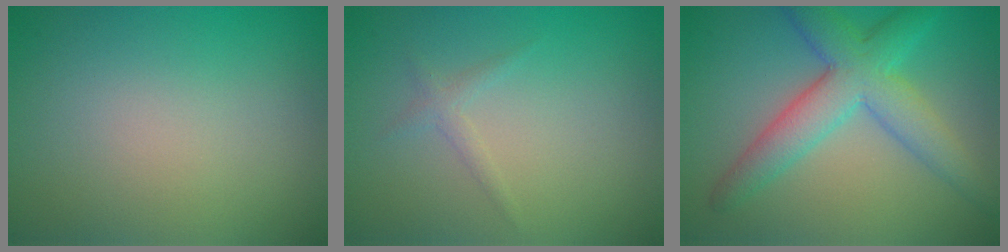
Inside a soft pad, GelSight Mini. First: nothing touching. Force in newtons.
{"total": 1.0, "press": 1.0, "slide": 0.1}
{"total": 6.3, "press": 6.3, "slide": 0.1}